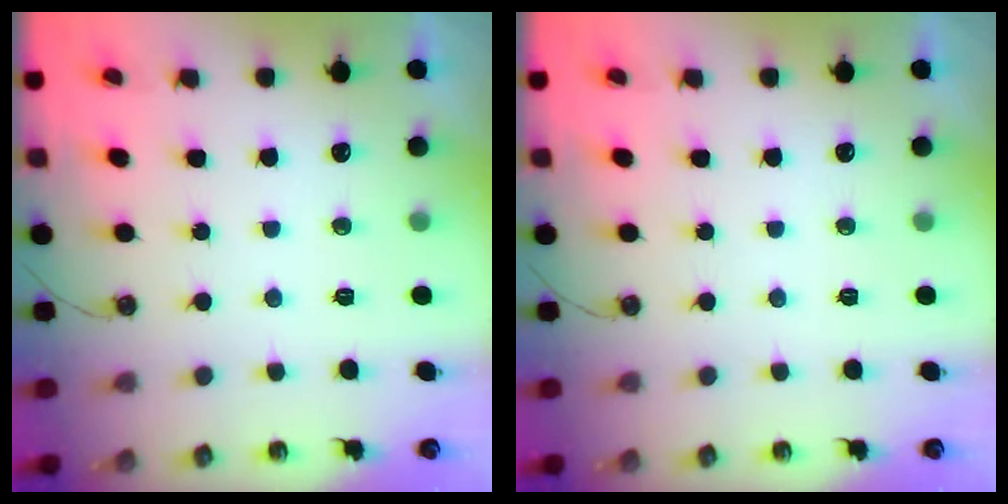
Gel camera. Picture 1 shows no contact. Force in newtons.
{"total": 0.0}